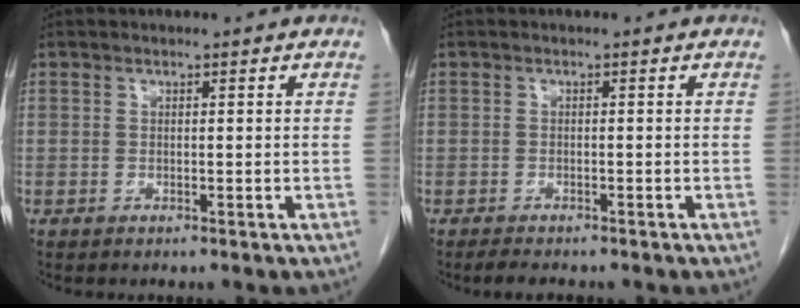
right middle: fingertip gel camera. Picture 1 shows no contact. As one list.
[{"total": 2.2, "force": [-1.9, 0.5, 1.0], "torque": [-0.028, -0.009, -0.026]}]